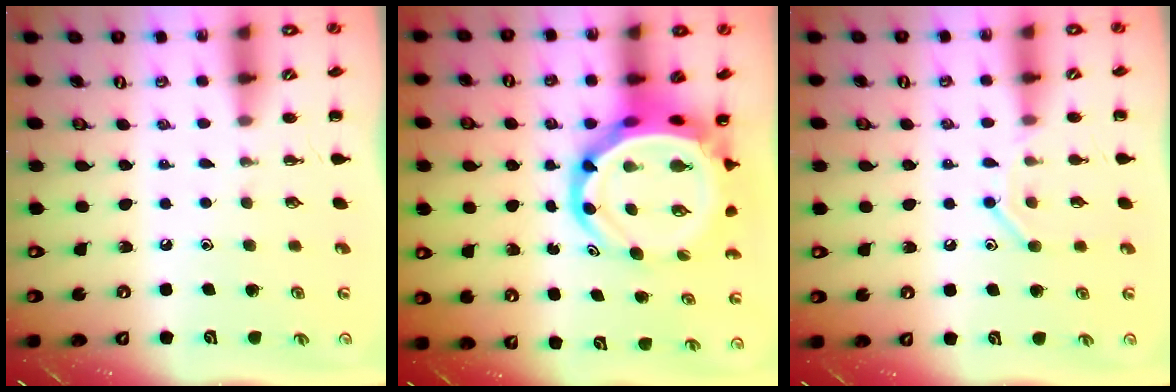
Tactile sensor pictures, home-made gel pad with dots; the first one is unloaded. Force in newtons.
{"total": 10.2, "press": 9.8, "slide": 2.8}
{"total": 8.4, "press": 8.3, "slide": 1.4}